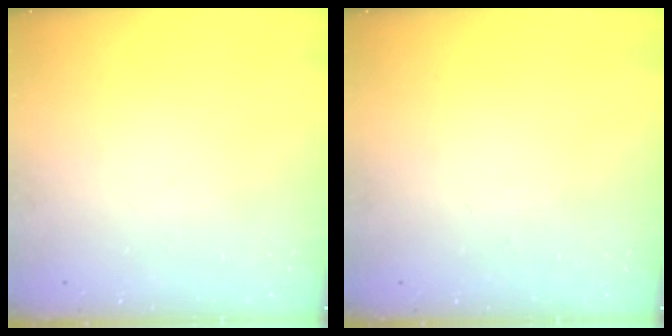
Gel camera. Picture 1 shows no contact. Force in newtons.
{"total": 0.0}